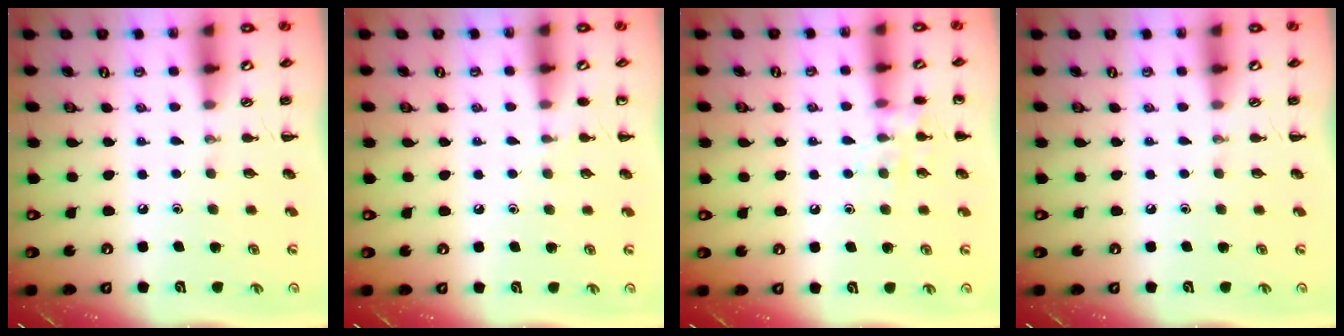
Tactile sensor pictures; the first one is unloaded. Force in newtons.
{"total": 3.8, "press": 3.6, "slide": 1.3}
{"total": 8.3, "press": 8.3, "slide": 0.7}
{"total": 0.0}